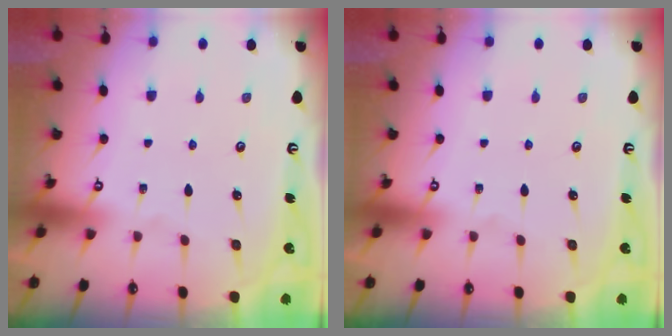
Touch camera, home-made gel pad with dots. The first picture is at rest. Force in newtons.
{"total": 0.0}